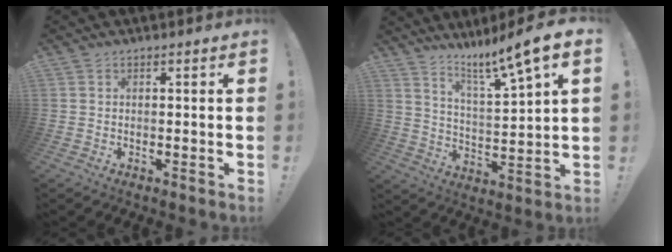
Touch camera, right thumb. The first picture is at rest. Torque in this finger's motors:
{"motor_torque": [0.68, 0.89, 0.25, 0.19, 0.14]}